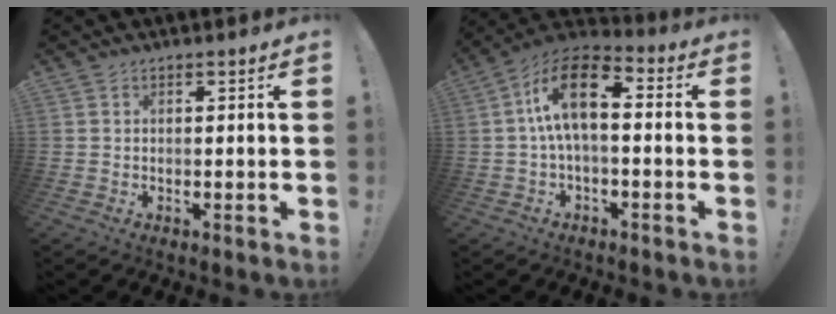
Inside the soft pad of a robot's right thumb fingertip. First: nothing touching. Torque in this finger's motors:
{"motor_torque": [0.10, 0.83, 0.65, 0.48, 0.47]}